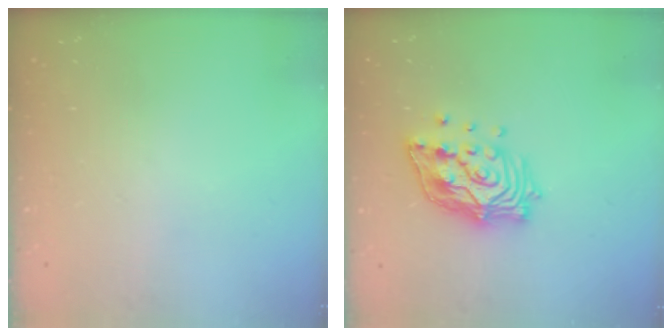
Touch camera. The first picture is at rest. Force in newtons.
{"total": 14.9, "press": 14.8, "slide": 1.7}